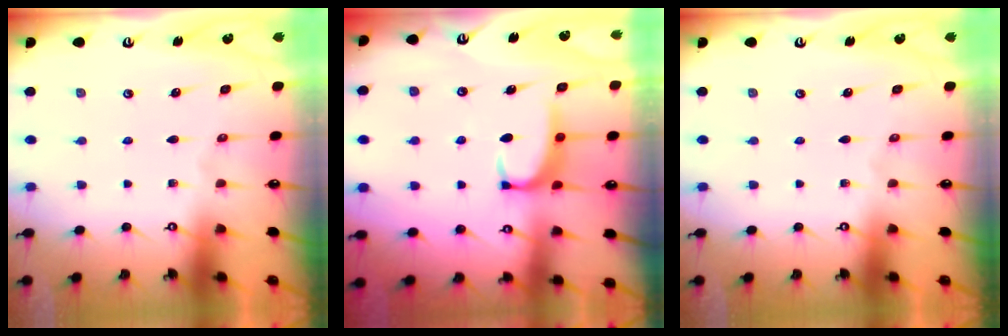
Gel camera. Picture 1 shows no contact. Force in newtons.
{"total": 2.2, "press": 2.1, "slide": 0.7}
{"total": 0.0}